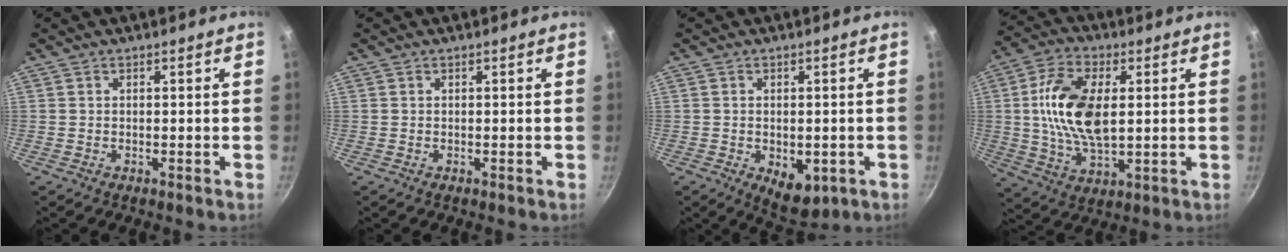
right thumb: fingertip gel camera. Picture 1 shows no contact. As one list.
[{"total": 0.0}, {"total": 7.3, "force": [-2.0, 4.4, 5.5], "torque": [-0.056, -0.004, -0.016]}, {"total": 15.0, "force": [2.0, 8.0, 12.5], "torque": [-0.229, 0.005, 0.034]}]